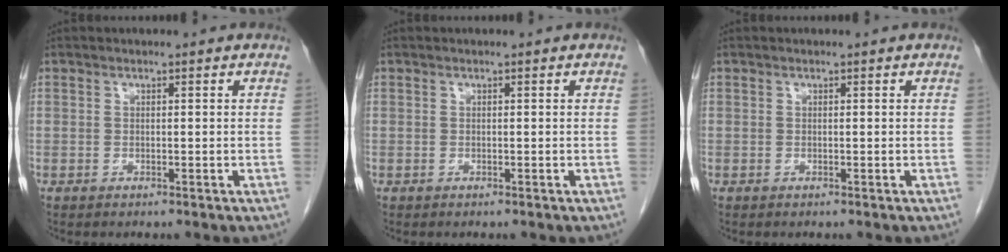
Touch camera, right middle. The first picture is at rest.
{"total": 0.0}
{"total": 0.0}